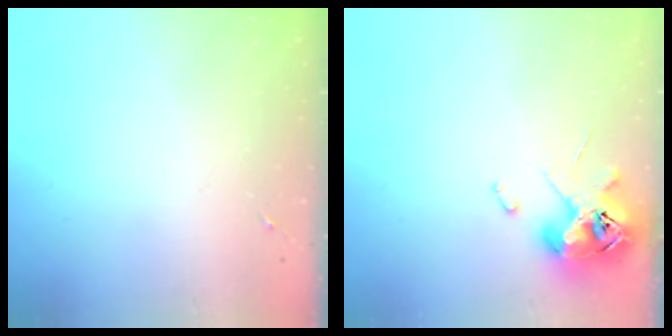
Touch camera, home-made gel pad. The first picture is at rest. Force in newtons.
{"total": 11.8, "press": 11.6, "slide": 1.9}